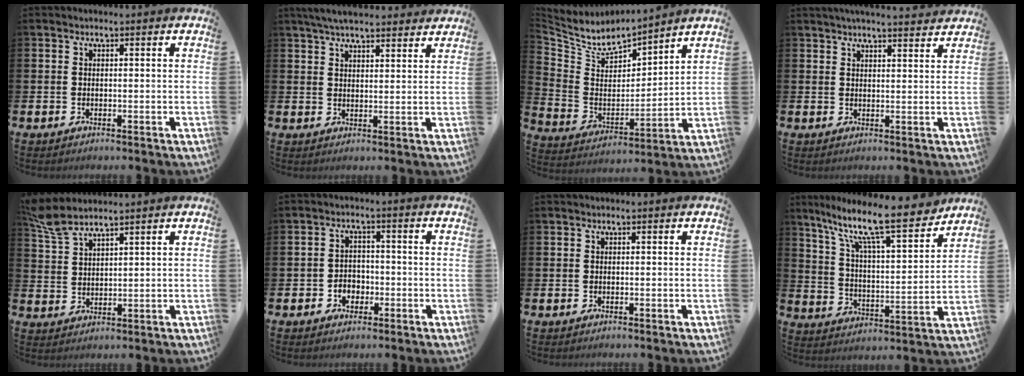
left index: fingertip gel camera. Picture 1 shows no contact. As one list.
[{"total": 5.0, "force": [4.7, 0.9, 1.4], "torque": [-0.039, -0.011, 0.086]}, {"total": 6.2, "force": [5.7, 2.1, 0.9], "torque": [-0.064, -0.050, 0.097]}, {"total": 3.4, "force": [3.4, -0.3, 0.6], "torque": [-0.011, -0.017, 0.060]}, {"total": 4.9, "force": [4.5, 0.8, 1.7], "torque": [-0.053, -0.015, 0.084]}, {"total": 2.8, "force": [-1.4, 2.3, 0.9], "torque": [-0.015, 0.002, -0.033]}, {"total": 0.0}, {"total": 12.5, "force": [10.4, 1.9, 6.7], "torque": [-0.150, -0.075, 0.169]}]